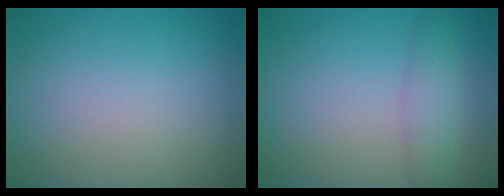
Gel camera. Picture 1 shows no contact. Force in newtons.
{"total": 2.8, "press": 2.8, "slide": 0.1}